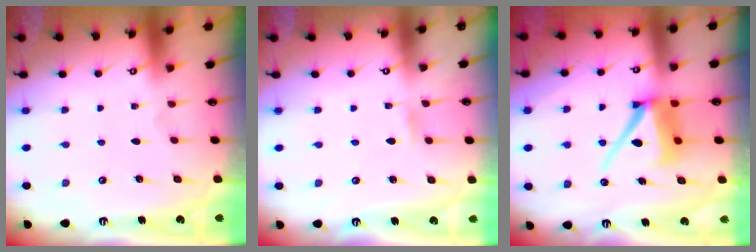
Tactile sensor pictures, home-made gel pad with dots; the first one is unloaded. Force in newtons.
{"total": 1.3, "press": 1.3, "slide": 0.1}
{"total": 11.3, "press": 11.3, "slide": 1.4}